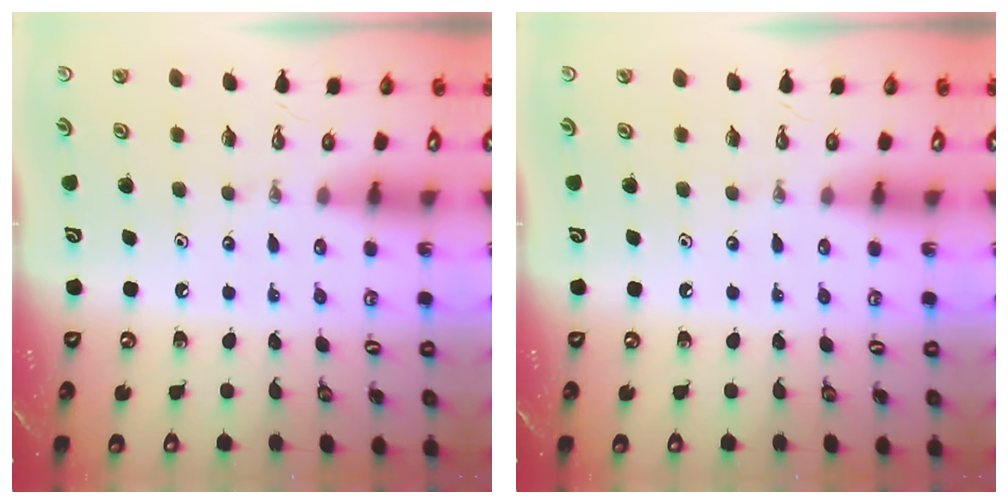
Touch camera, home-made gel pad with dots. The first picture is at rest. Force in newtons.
{"total": 0.0}